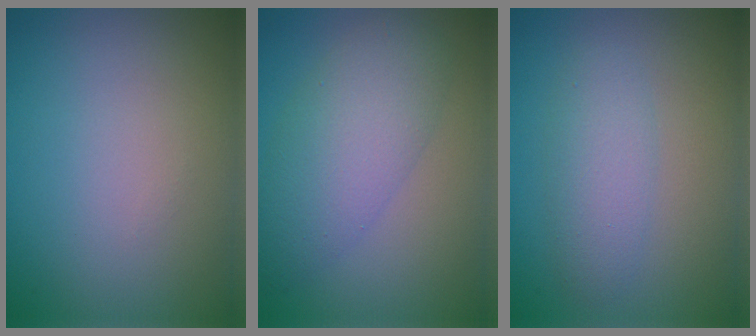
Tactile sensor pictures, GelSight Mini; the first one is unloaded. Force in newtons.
{"total": 5.6, "press": 5.6, "slide": 0.4}
{"total": 2.9, "press": 2.9, "slide": 0.1}